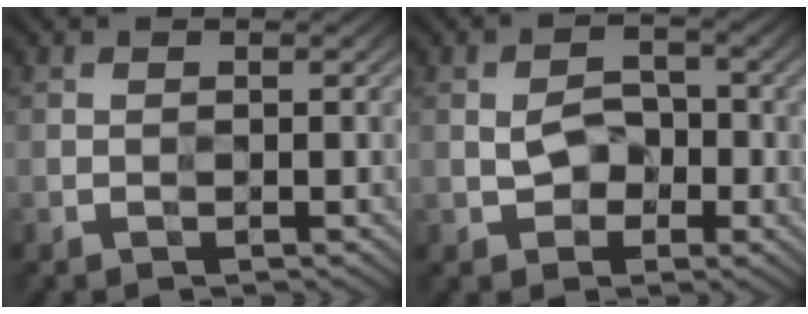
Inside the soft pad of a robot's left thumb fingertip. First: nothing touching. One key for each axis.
{"total": 2.6, "fx": -0.4, "fy": 2.1, "fz": 1.4, "tx": -0.013, "ty": 0.006, "tz": -0.009}